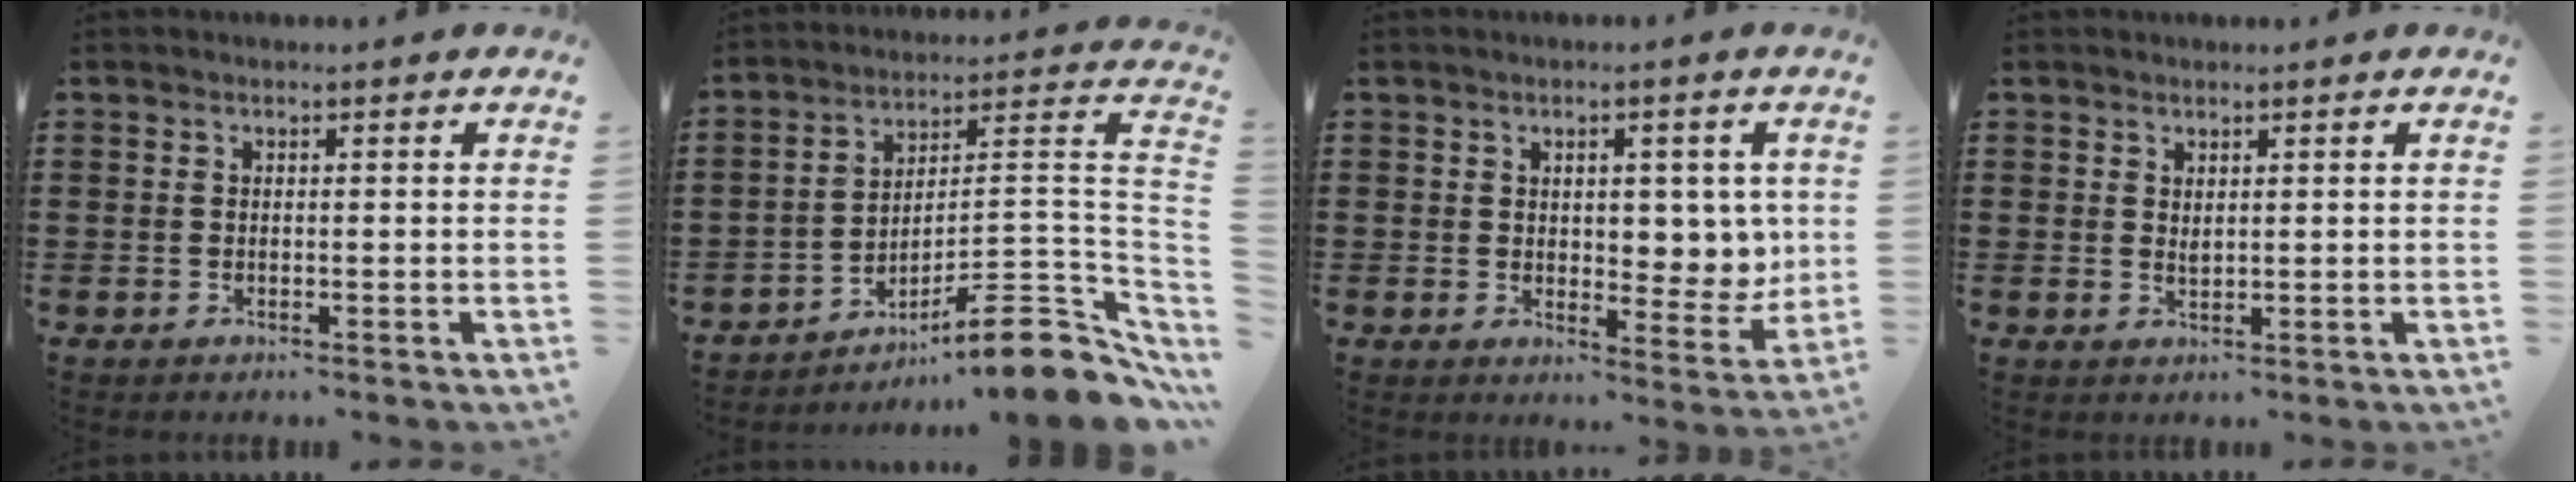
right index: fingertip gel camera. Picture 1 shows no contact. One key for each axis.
{"total": 11.1, "fx": -7.7, "fy": 2.0, "fz": 7.7, "tx": -0.100, "ty": 0.014, "tz": -0.144}
{"total": 5.3, "fx": 1.5, "fy": 3.4, "fz": 3.8, "tx": -0.051, "ty": -0.001, "tz": 0.020}
{"total": 1.0, "fx": 0.9, "fy": 0.3, "fz": 0.4, "tx": -0.009, "ty": 0.001, "tz": 0.017}